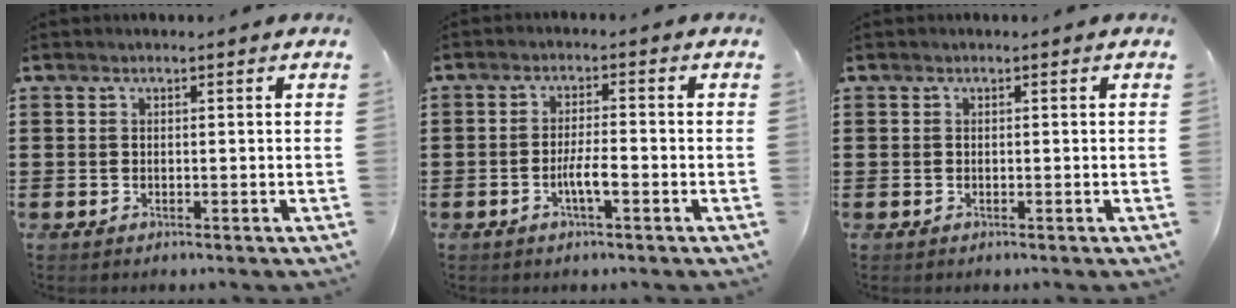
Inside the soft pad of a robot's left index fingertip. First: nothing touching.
{"total": 3.8, "force": [-1.4, 0.7, 3.5], "torque": [-0.067, 0.001, -0.026]}
{"total": 0.0}